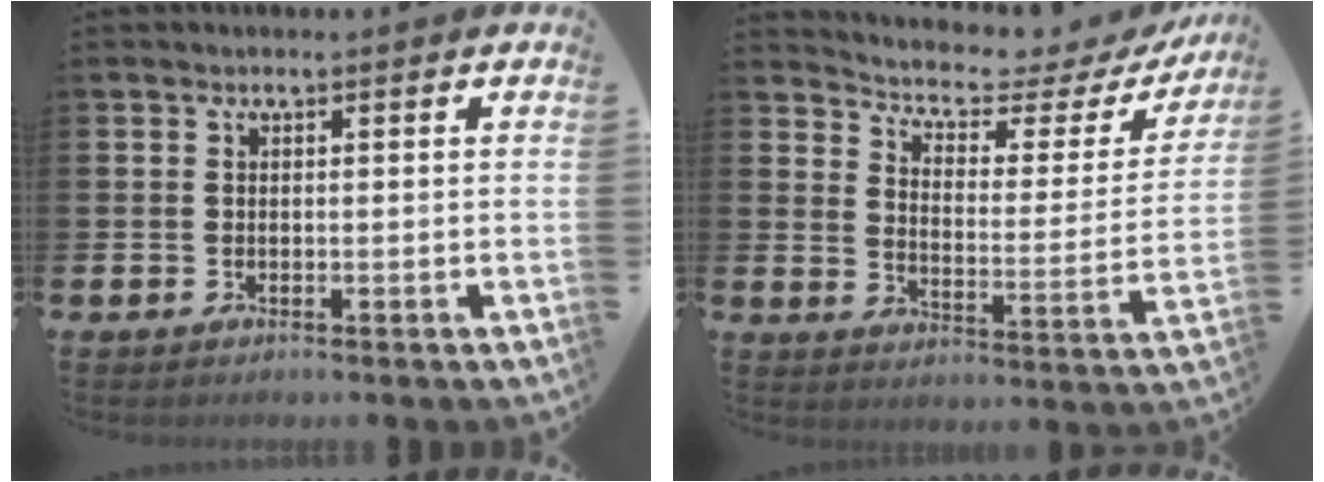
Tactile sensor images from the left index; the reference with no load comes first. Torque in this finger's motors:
{"motor_torque": [1.02, -1.12, 0.13, 0.06]}